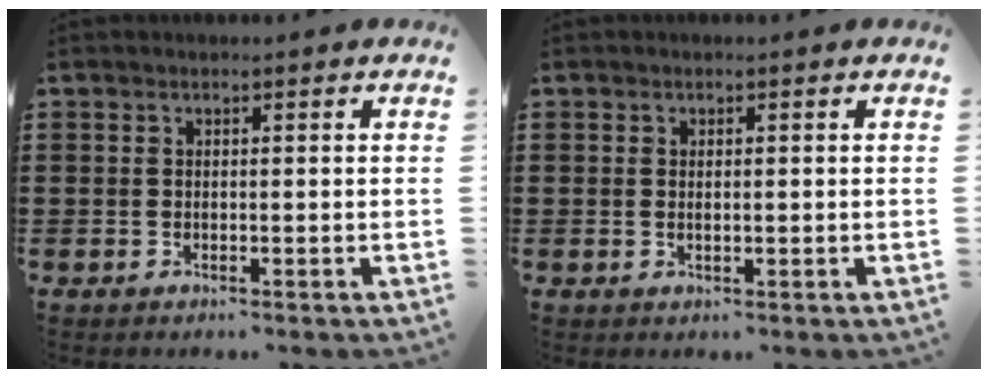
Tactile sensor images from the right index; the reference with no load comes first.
{"total": 0.8, "force": [0.2, 0.2, 0.8], "torque": [-0.017, -0.001, 0.004]}